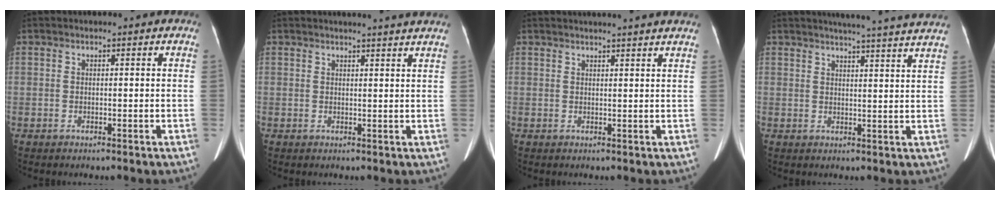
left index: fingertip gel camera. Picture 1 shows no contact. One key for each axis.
{"total": 7.7, "fx": 7.1, "fy": -0.7, "fz": 2.9, "tx": -0.034, "ty": 0.005, "tz": 0.065}
{"total": 7.8, "fx": 7.1, "fy": -0.5, "fz": 3.2, "tx": -0.040, "ty": 0.019, "tz": 0.070}
{"total": 15.3, "fx": 14.1, "fy": -0.7, "fz": 5.8, "tx": -0.087, "ty": -0.025, "tz": 0.160}